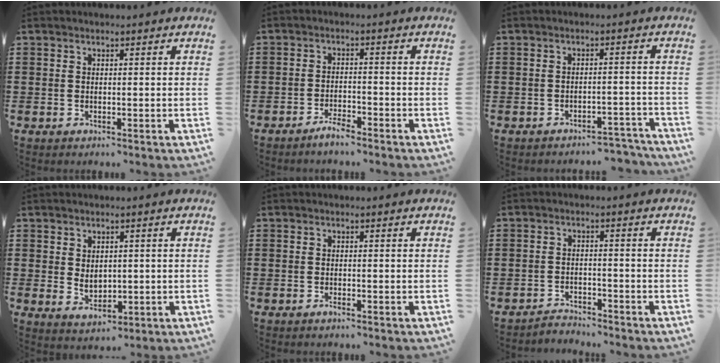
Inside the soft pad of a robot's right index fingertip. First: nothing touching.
{"total": 2.5, "force": [-2.4, 0.3, 0.8], "torque": [-0.018, 0.006, -0.047]}
{"total": 3.3, "force": [-3.2, 0.3, 0.7], "torque": [-0.015, 0.003, -0.066]}
{"total": 2.7, "force": [0.6, 2.0, 1.7], "torque": [-0.030, 0.004, 0.008]}
{"total": 0.7, "force": [-0.6, 0.0, 0.4], "torque": [-0.008, -0.003, -0.011]}
{"total": 2.6, "force": [-2.6, 0.3, -0.3], "torque": [-0.004, 0.002, -0.057]}